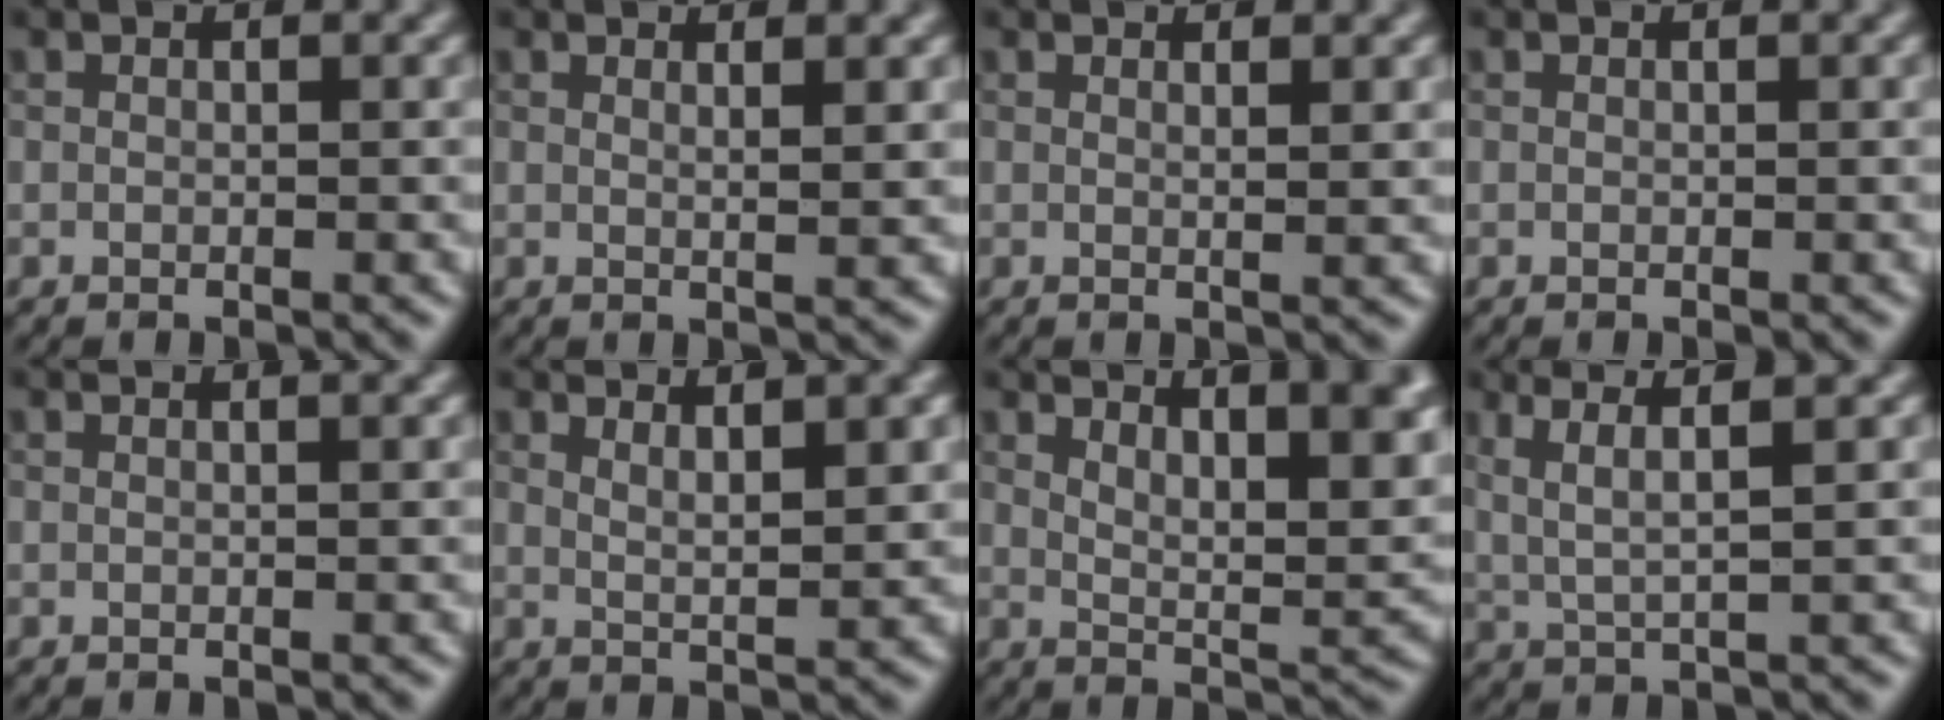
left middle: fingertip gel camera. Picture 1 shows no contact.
{"total": 2.0, "force": [0.8, 0.6, 1.8], "torque": [-0.019, 0.004, 0.005]}
{"total": 1.5, "force": [0.6, 0.5, 1.3], "torque": [-0.012, 0.004, 0.002]}
{"total": 0.0}
{"total": 1.7, "force": [0.7, 0.8, 1.3], "torque": [-0.002, 0.005, -0.009]}
{"total": 3.8, "force": [1.9, 1.1, 3.1], "torque": [-0.030, 0.007, 0.028]}
{"total": 10.0, "force": [4.8, 3.5, 8.0], "torque": [-0.070, 0.013, 0.073]}
{"total": 3.4, "force": [1.3, 0.4, 3.1], "torque": [-0.067, 0.004, 0.035]}